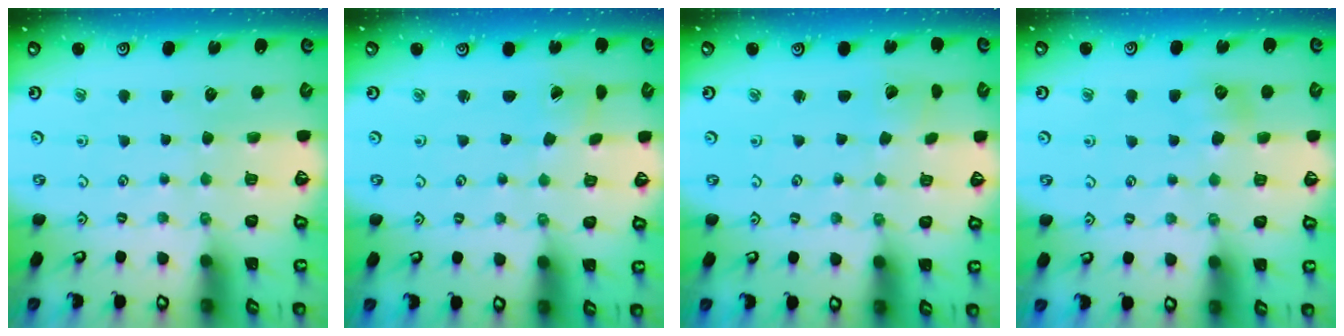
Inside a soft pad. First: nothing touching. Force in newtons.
{"total": 0.5, "press": 0.5, "slide": 0.1}
{"total": 1.9, "press": 1.9, "slide": 0.1}
{"total": 6.0, "press": 5.9, "slide": 0.9}